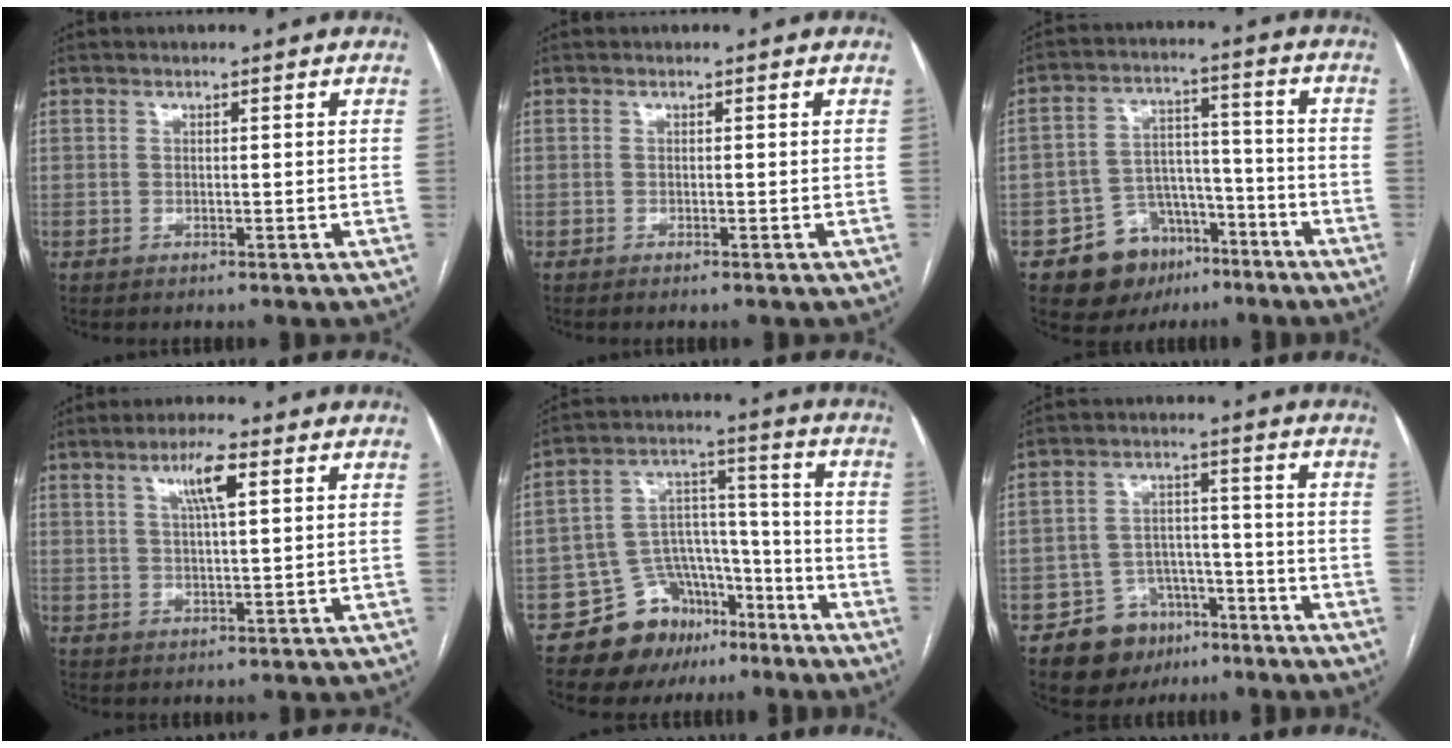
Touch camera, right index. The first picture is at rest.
{"total": 0.5, "force": [-0.4, -0.1, 0.4], "torque": [-0.007, 0.000, -0.007]}
{"total": 11.0, "force": [-6.5, 7.8, 4.3], "torque": [-0.065, 0.032, -0.093]}
{"total": 5.3, "force": [2.3, 0.5, 4.7], "torque": [-0.086, 0.005, 0.040]}
{"total": 12.4, "force": [-8.5, 8.2, 3.7], "torque": [-0.052, 0.069, -0.132]}
{"total": 9.1, "force": [-5.6, 6.7, 2.5], "torque": [-0.033, 0.024, -0.080]}